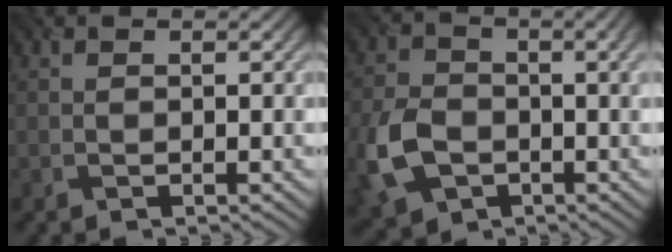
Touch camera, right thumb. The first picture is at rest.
{"total": 9.8, "force": [-2.8, 6.5, 6.7], "torque": [-0.169, -0.024, -0.061]}